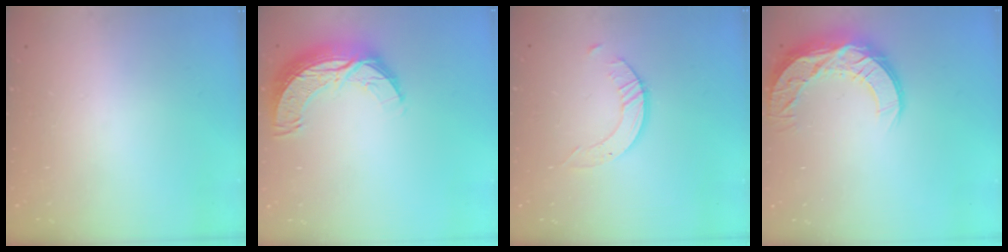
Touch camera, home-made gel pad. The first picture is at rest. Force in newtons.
{"total": 10.2, "press": 10.2, "slide": 0.6}
{"total": 2.4, "press": 2.4, "slide": 0.3}
{"total": 12.6, "press": 12.6, "slide": 0.7}